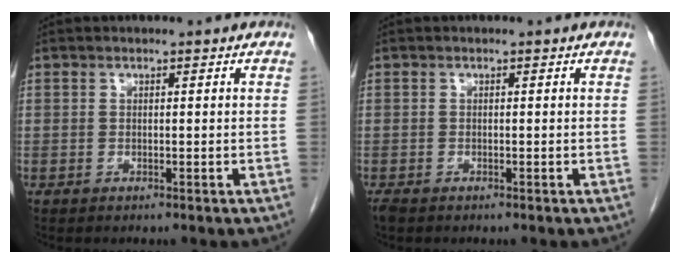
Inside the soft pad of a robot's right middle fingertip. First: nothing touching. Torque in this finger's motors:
{"motor_torque": [0.19, 0.02, -0.01, 0.01]}